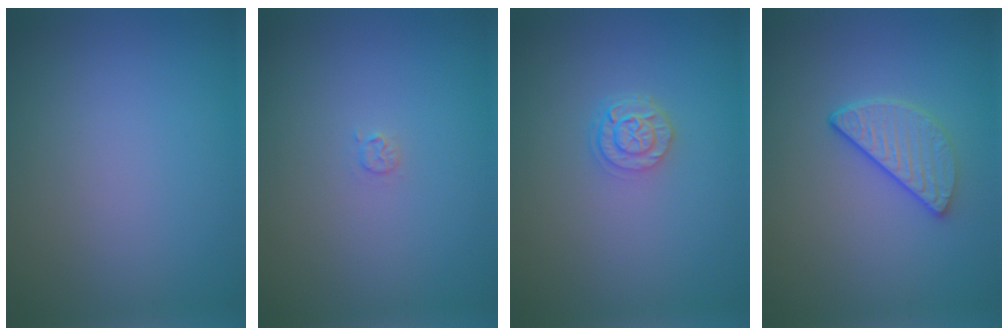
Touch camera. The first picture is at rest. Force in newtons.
{"total": 0.7, "press": 0.7, "slide": 0.1}
{"total": 2.3, "press": 1.9, "slide": 1.4}
{"total": 3.2, "press": 2.6, "slide": 2.0}